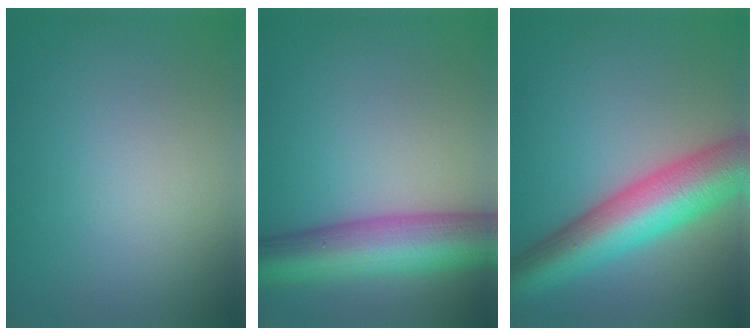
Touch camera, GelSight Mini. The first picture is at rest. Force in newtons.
{"total": 8.8, "press": 8.8, "slide": 0.2}
{"total": 9.0, "press": 9.0, "slide": 0.3}